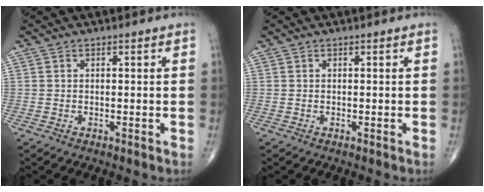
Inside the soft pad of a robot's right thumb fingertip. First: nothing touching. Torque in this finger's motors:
{"motor_torque": [-0.01, -0.20, 0.21, 0.16, -0.01]}